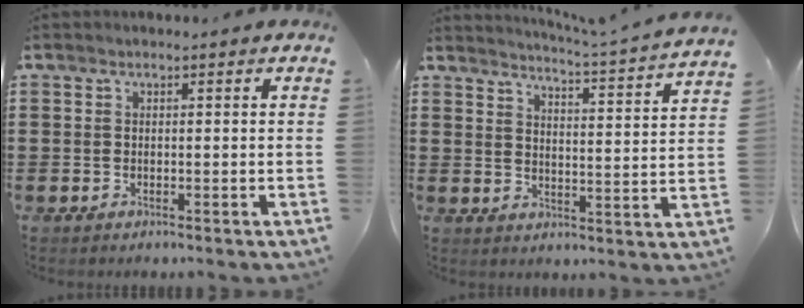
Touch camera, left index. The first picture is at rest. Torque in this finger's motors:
{"motor_torque": [0.02, -1.66, -1.05, -0.09]}